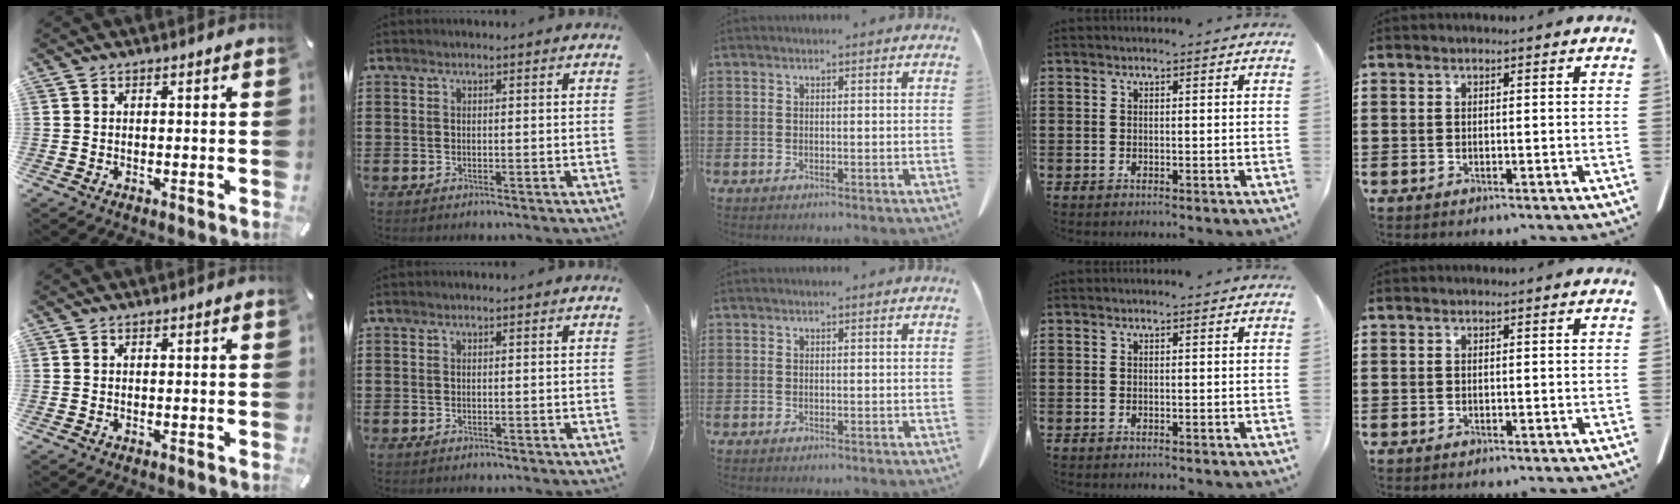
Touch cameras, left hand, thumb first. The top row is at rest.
{}